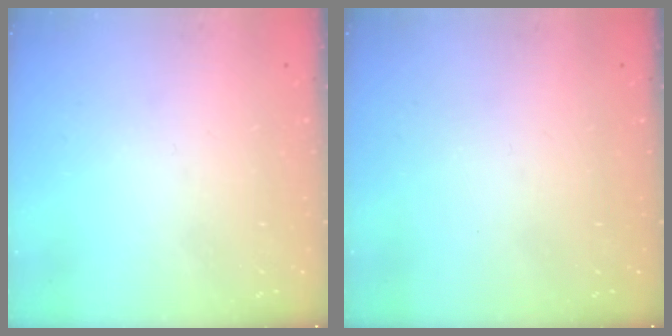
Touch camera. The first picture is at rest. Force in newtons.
{"total": 0.0}